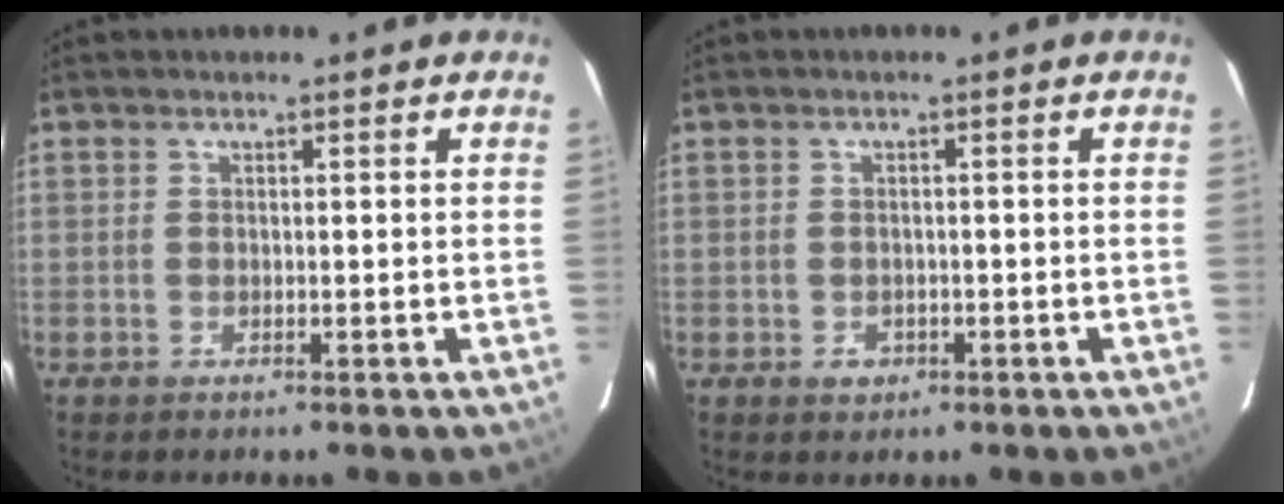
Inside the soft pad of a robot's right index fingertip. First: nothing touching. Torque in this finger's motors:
{"motor_torque": [-0.03, -0.02, -0.05, -0.05]}